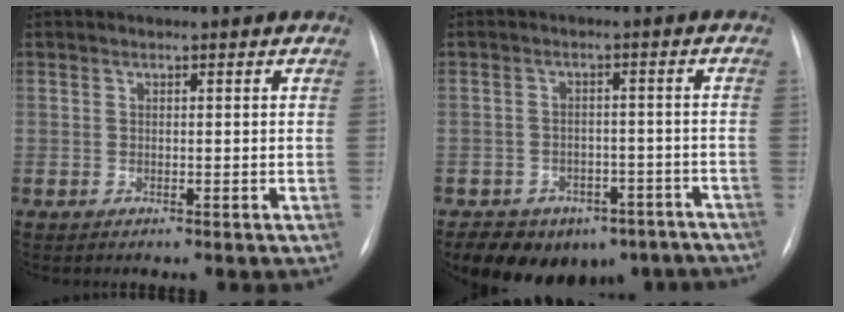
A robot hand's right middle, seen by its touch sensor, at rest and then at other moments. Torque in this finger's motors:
{"motor_torque": [0.84, -1.06, 0.43, 0.09]}